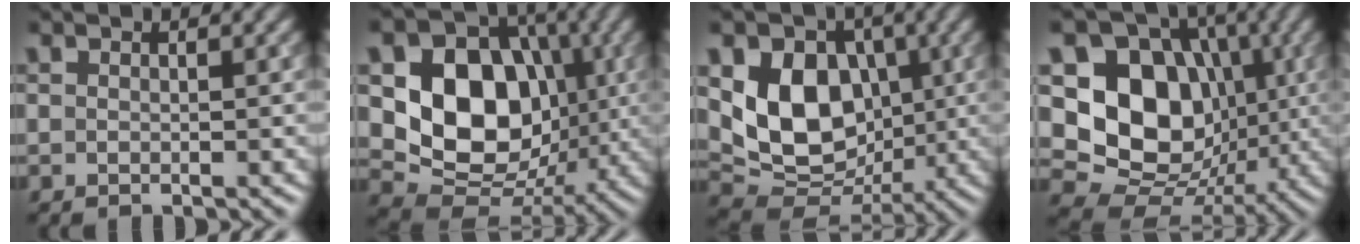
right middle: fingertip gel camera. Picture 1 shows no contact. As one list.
[{"total": 11.3, "force": [0.8, 8.8, 7.1], "torque": [-0.131, -0.007, 0.015]}, {"total": 9.1, "force": [1.1, 6.9, 5.8], "torque": [-0.107, -0.016, 0.020]}, {"total": 12.1, "force": [0.6, 9.6, 7.2], "torque": [-0.112, -0.006, -0.008]}]